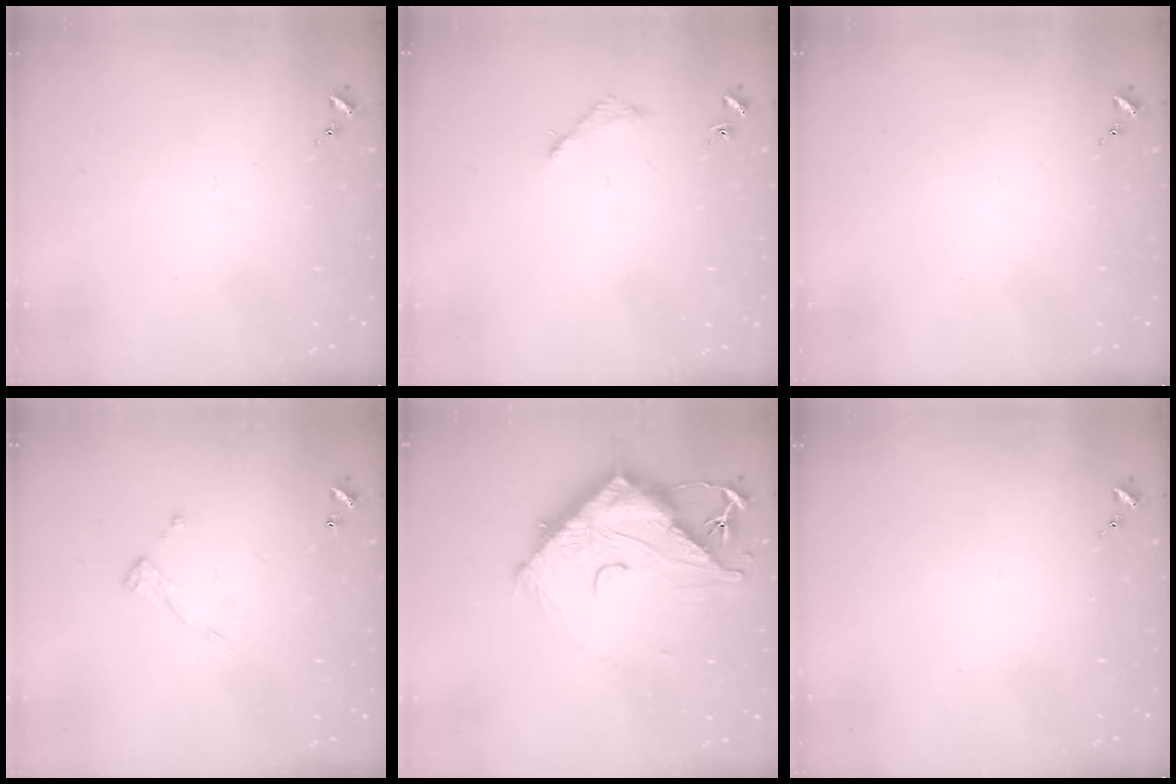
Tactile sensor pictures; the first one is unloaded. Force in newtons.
{"total": 3.0, "press": 3.0, "slide": 0.4}
{"total": 0.0}
{"total": 7.0, "press": 7.0, "slide": 0.4}
{"total": 15.7, "press": 15.6, "slide": 1.4}
{"total": 0.0}